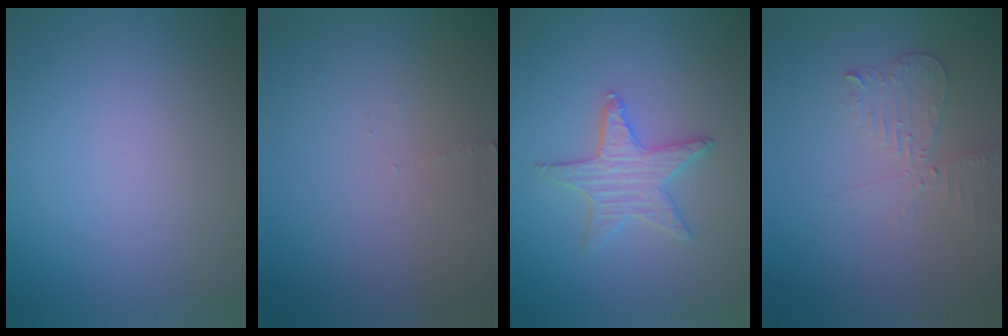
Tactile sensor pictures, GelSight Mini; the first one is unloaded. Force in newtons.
{"total": 0.5, "press": 0.5, "slide": 0.1}
{"total": 2.4, "press": 2.4, "slide": 0.2}
{"total": 2.8, "press": 2.6, "slide": 0.9}